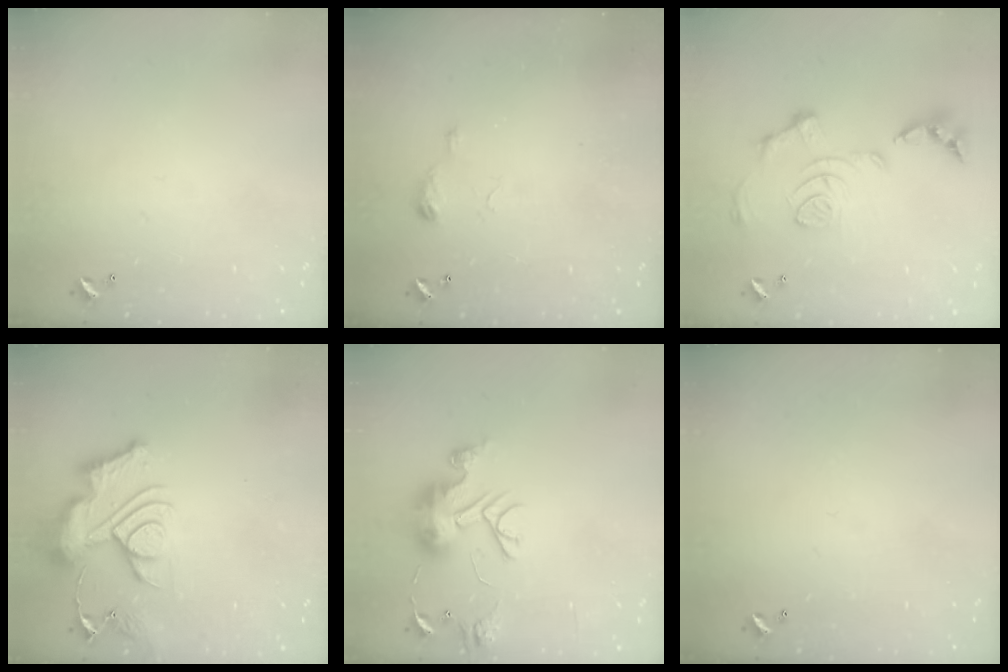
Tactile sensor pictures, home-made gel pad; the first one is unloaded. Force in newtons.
{"total": 5.4, "press": 5.3, "slide": 0.8}
{"total": 1.5, "press": 0.8, "slide": 1.3}
{"total": 13.4, "press": 13.4, "slide": 1.4}
{"total": 10.8, "press": 10.8, "slide": 1.2}
{"total": 0.0}